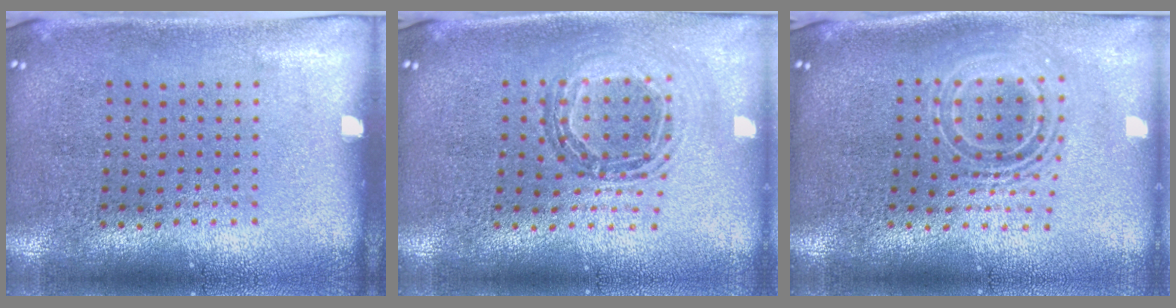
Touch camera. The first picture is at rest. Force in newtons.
{"total": 0.8, "press": 0.8, "slide": 0.0}
{"total": 2.1, "press": 1.5, "slide": 1.4}